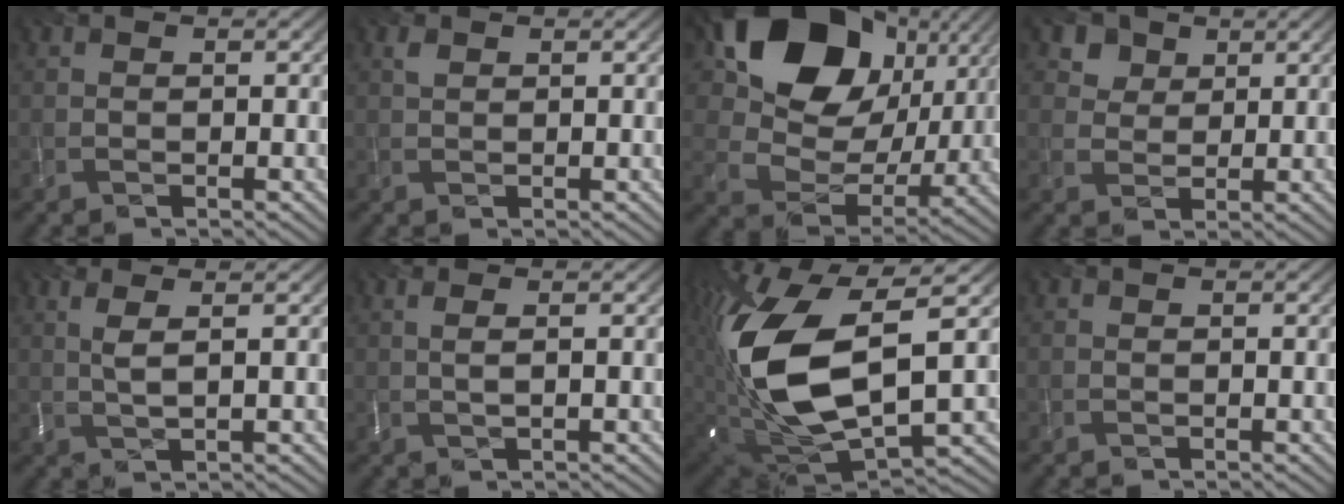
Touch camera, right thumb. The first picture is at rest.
{"total": 1.0, "force": [0.6, 0.5, 0.6], "torque": [-0.017, 0.002, 0.012]}
{"total": 17.9, "force": [8.2, 12.6, 9.6], "torque": [-0.186, 0.016, 0.153]}
{"total": 4.5, "force": [2.7, 3.3, 1.5], "torque": [-0.051, -0.014, 0.062]}
{"total": 3.0, "force": [1.2, 0.5, 2.7], "torque": [-0.056, 0.004, 0.026]}
{"total": 1.8, "force": [0.5, 0.3, 1.7], "torque": [-0.035, 0.006, 0.006]}
{"total": 17.1, "force": [1.6, 8.9, 14.5], "torque": [-0.333, -0.030, 0.034]}
{"total": 0.0}